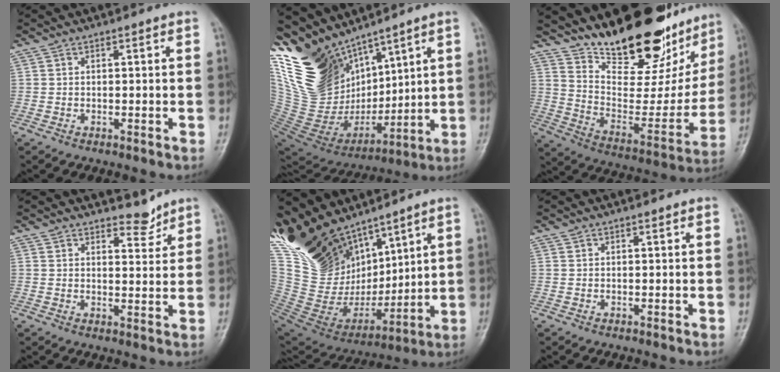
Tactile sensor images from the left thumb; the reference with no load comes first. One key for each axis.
{"total": 21.4, "fx": 14.5, "fy": 11.0, "fz": 11.4, "tx": -0.185, "ty": -0.068, "tz": 0.293}
{"total": 26.4, "fx": 20.3, "fy": 9.6, "fz": 13.8, "tx": -0.171, "ty": -0.108, "tz": 0.309}
{"total": 3.6, "fx": 3.3, "fy": 1.5, "fz": 0.6, "tx": 0.013, "ty": -0.027, "tz": 0.050}
{"total": 28.3, "fx": 19.5, "fy": 14.1, "fz": 14.9, "tx": -0.278, "ty": -0.055, "tz": 0.381}
{"total": 0.0}